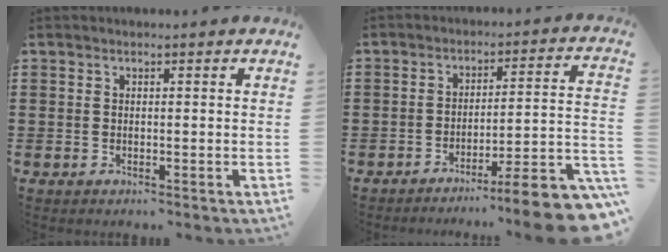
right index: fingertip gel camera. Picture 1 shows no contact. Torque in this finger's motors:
{"motor_torque": [1.78, -0.36, 0.06, -0.14]}